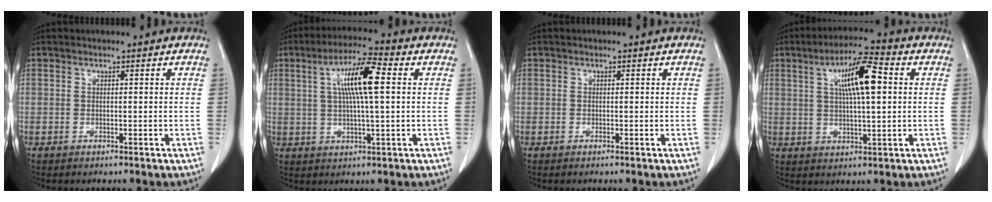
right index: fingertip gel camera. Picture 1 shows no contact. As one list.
[{"total": 9.5, "force": [2.0, 0.8, 9.2], "torque": [-0.172, 0.012, 0.033]}, {"total": 0.0}, {"total": 9.9, "force": [2.5, 1.7, 9.4], "torque": [-0.165, 0.016, 0.040]}]